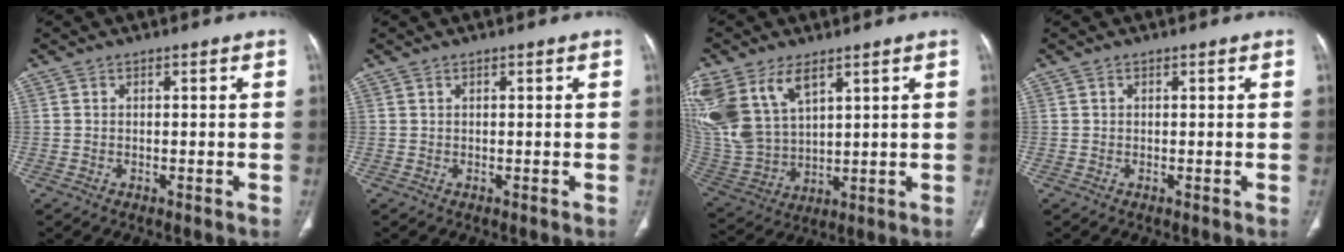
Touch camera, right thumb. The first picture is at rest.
{"total": 0.0}
{"total": 18.5, "force": [9.0, 10.8, 12.0], "torque": [-0.273, -0.015, 0.194]}
{"total": 0.0}